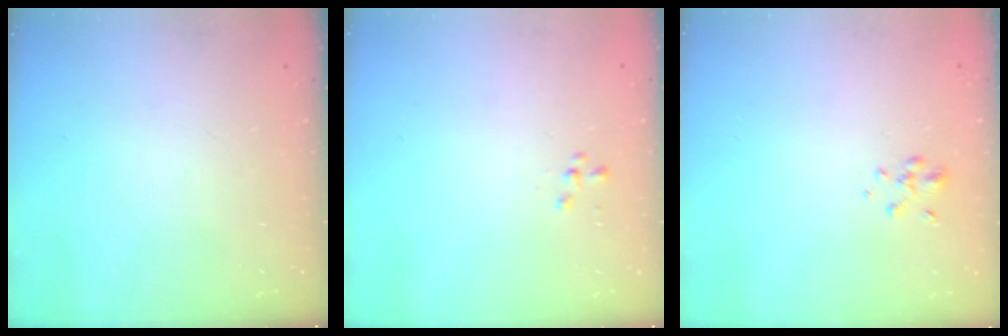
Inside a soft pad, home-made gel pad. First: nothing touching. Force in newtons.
{"total": 0.6, "press": 0.6, "slide": 0.2}
{"total": 2.6, "press": 2.5, "slide": 0.9}